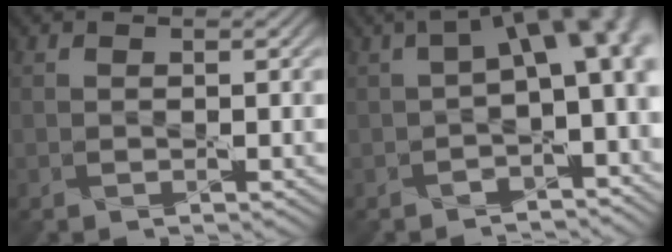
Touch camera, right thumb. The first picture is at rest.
{"total": 10.7, "force": [0.6, 5.0, 9.4], "torque": [-0.125, 0.004, 0.015]}